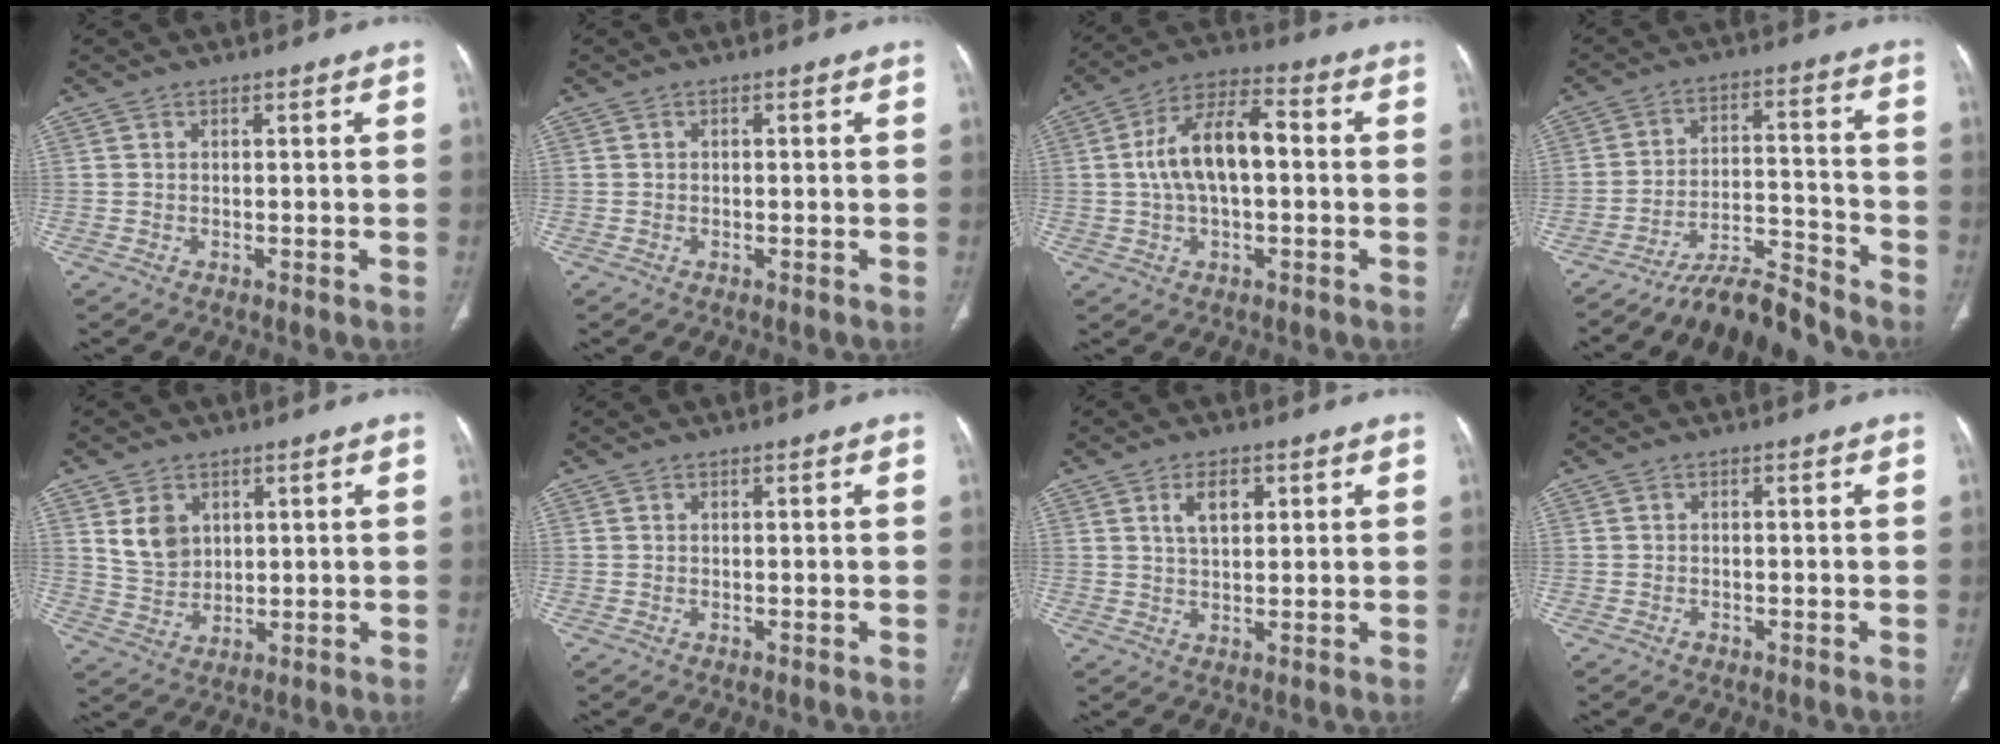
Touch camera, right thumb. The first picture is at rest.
{"total": 0.0}
{"total": 12.6, "force": [0.4, 6.2, 11.0], "torque": [-0.203, 0.032, 0.000]}
{"total": 9.0, "force": [-8.8, 0.8, 1.4], "torque": [-0.026, 0.090, -0.153]}
{"total": 6.4, "force": [2.6, 4.8, 3.4], "torque": [-0.046, -0.017, 0.059]}
{"total": 0.0}
{"total": 4.8, "force": [1.9, 2.5, 3.6], "torque": [-0.054, -0.005, 0.036]}
{"total": 0.8, "force": [-0.5, 0.5, 0.3], "torque": [-0.004, 0.002, -0.010]}